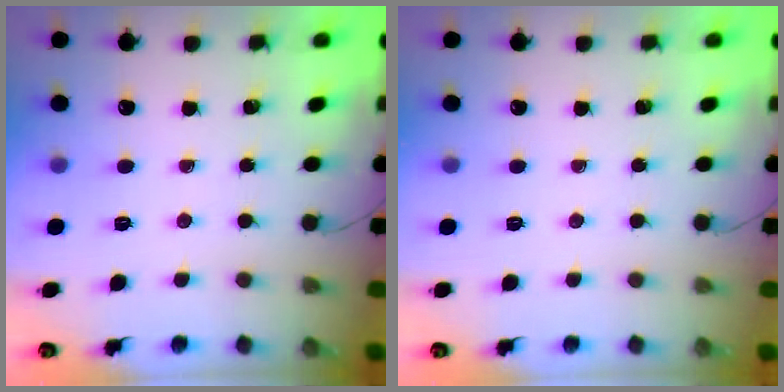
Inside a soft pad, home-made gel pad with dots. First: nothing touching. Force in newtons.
{"total": 0.0}